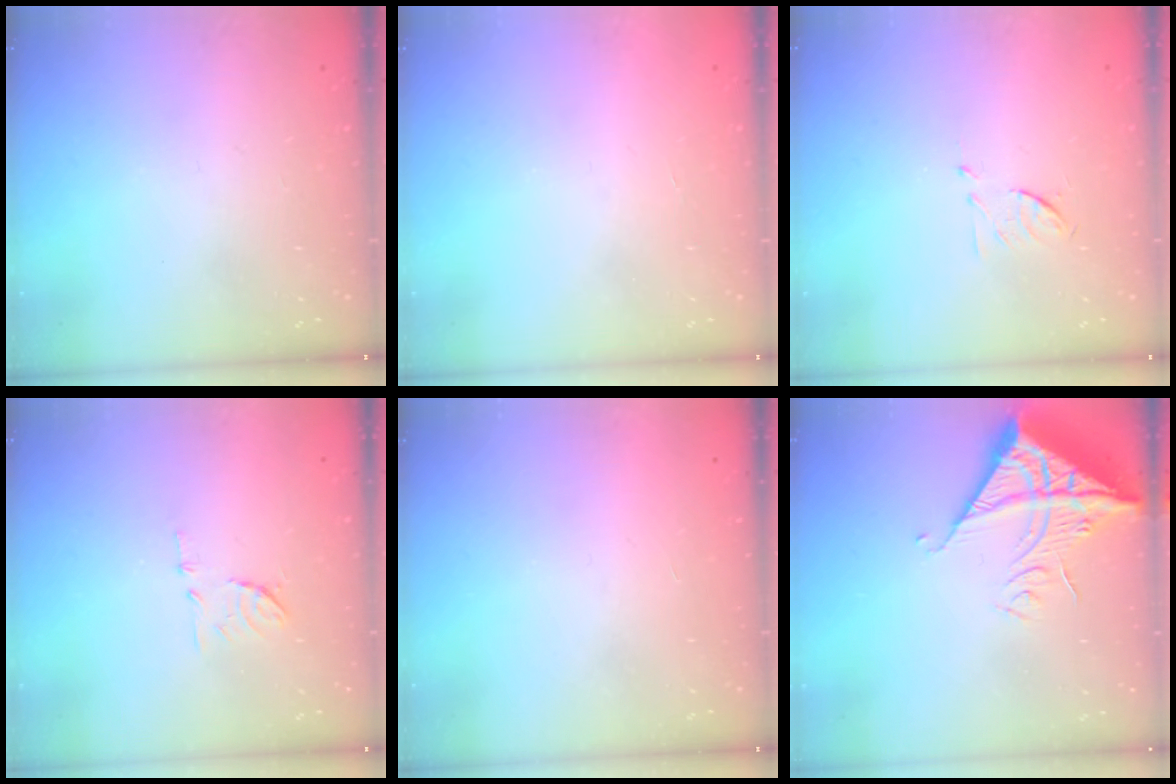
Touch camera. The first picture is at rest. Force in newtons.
{"total": 1.6, "press": 1.5, "slide": 0.1}
{"total": 6.6, "press": 6.5, "slide": 0.9}
{"total": 7.5, "press": 7.5, "slide": 0.8}
{"total": 1.5, "press": 1.5, "slide": 0.1}
{"total": 15.7, "press": 15.6, "slide": 1.8}